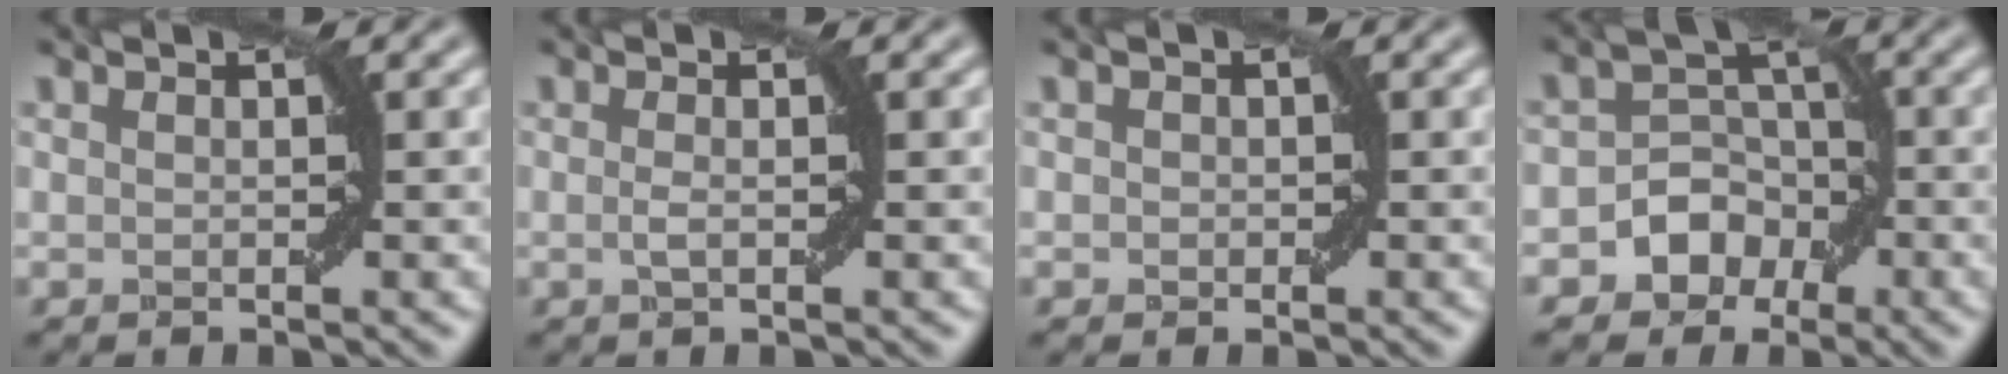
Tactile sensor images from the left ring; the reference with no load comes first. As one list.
[{"total": 1.0, "force": [-0.1, 0.2, 1.0], "torque": [-0.022, 0.002, -0.001]}, {"total": 0.6, "force": [-0.1, 0.6, 0.2], "torque": [0.001, 0.001, -0.002]}, {"total": 4.6, "force": [-2.1, 3.7, 1.7], "torque": [0.011, 0.016, -0.055]}]